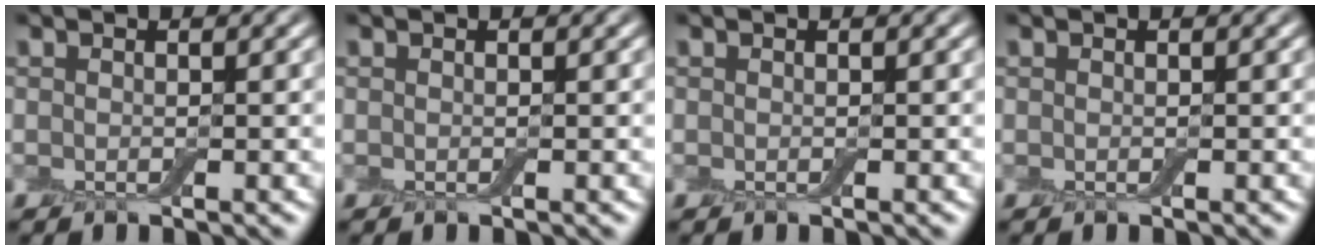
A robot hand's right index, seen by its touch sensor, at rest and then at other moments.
{"total": 0.0}
{"total": 0.0}
{"total": 0.0}